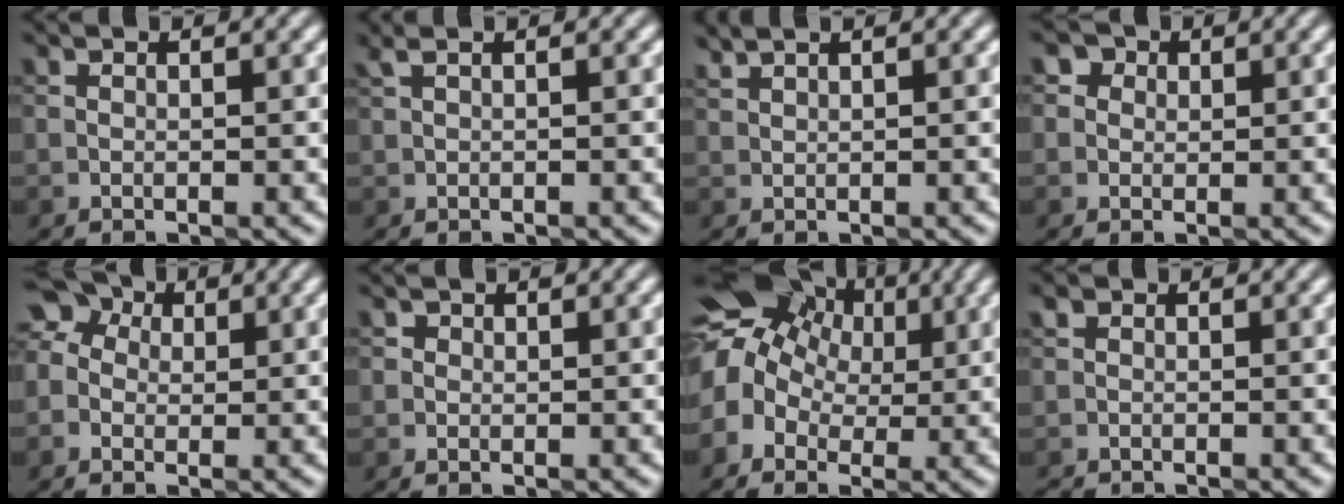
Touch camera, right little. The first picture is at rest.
{"total": 0.6, "force": [0.3, 0.1, 0.5], "torque": [-0.012, 0.003, 0.006]}
{"total": 0.9, "force": [0.9, 0.1, 0.2], "torque": [-0.002, 0.002, 0.018]}
{"total": 2.9, "force": [1.4, 2.3, 1.1], "torque": [-0.005, 0.010, 0.001]}
{"total": 6.2, "force": [1.8, 4.9, 3.3], "torque": [-0.047, 0.033, -0.007]}
{"total": 0.7, "force": [0.3, 0.6, 0.2], "torque": [0.000, -0.003, -0.001]}
{"total": 9.7, "force": [2.7, 7.6, 5.4], "torque": [-0.102, 0.043, 0.023]}
{"total": 1.2, "force": [-1.0, 0.7, 0.2], "torque": [-0.002, -0.001, -0.023]}